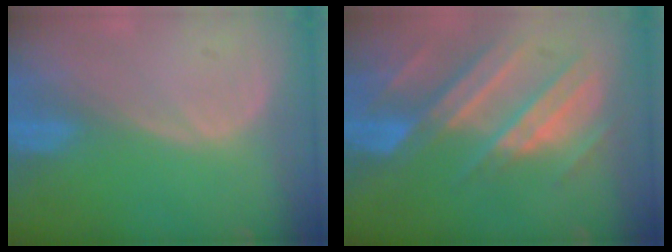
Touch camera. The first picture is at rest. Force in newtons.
{"total": 10.5, "press": 9.4, "slide": 4.8}